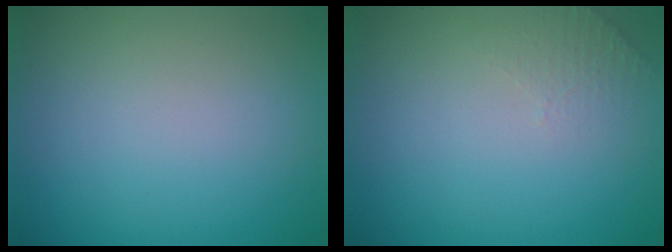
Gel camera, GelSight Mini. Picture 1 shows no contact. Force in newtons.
{"total": 1.3, "press": 1.2, "slide": 0.3}